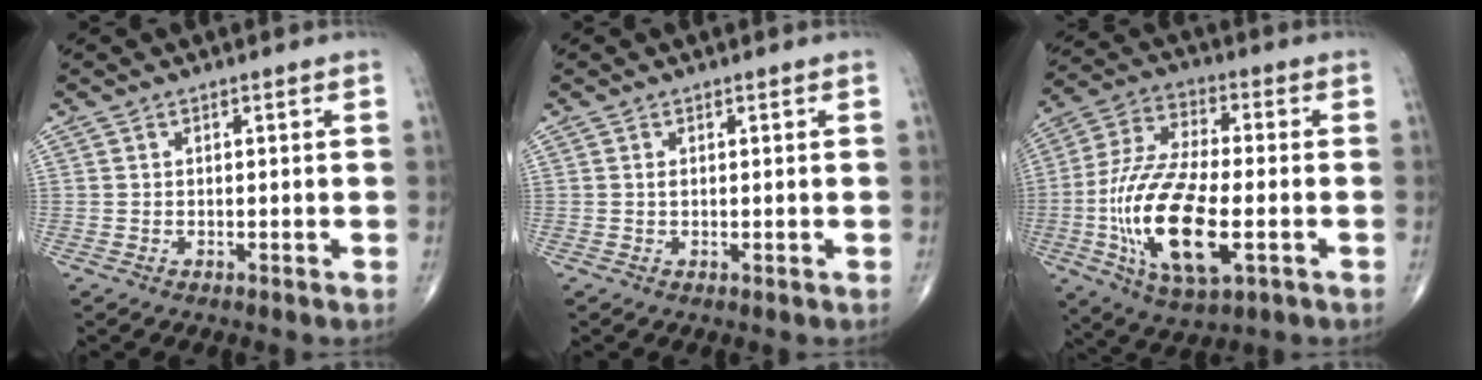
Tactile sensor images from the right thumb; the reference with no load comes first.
{"total": 0.6, "force": [0.1, 0.2, 0.6], "torque": [-0.015, -0.003, 0.003]}
{"total": 20.3, "force": [-4.7, 8.2, 18.0], "torque": [-0.365, 0.007, -0.077]}